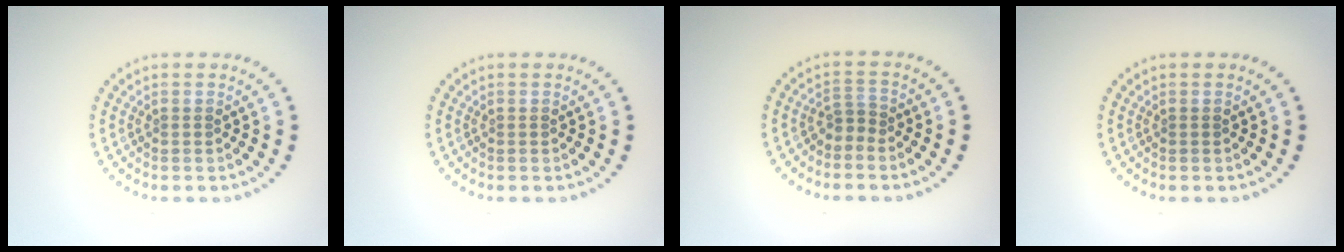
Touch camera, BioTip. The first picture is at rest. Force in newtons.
{"total": 0.0}
{"total": 1.5, "press": 1.0, "slide": 1.2}
{"total": 0.0}